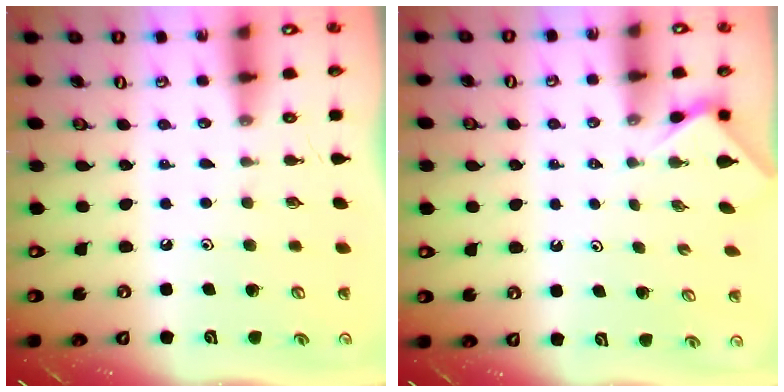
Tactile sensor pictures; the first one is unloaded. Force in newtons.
{"total": 1.9, "press": 1.9, "slide": 0.3}